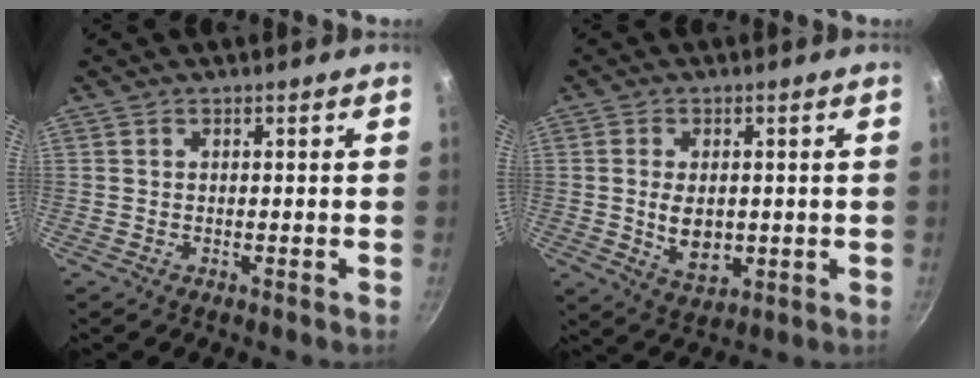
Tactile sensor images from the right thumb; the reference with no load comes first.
{"total": 7.3, "force": [-0.1, 4.7, 5.6], "torque": [-0.086, -0.008, 0.008]}